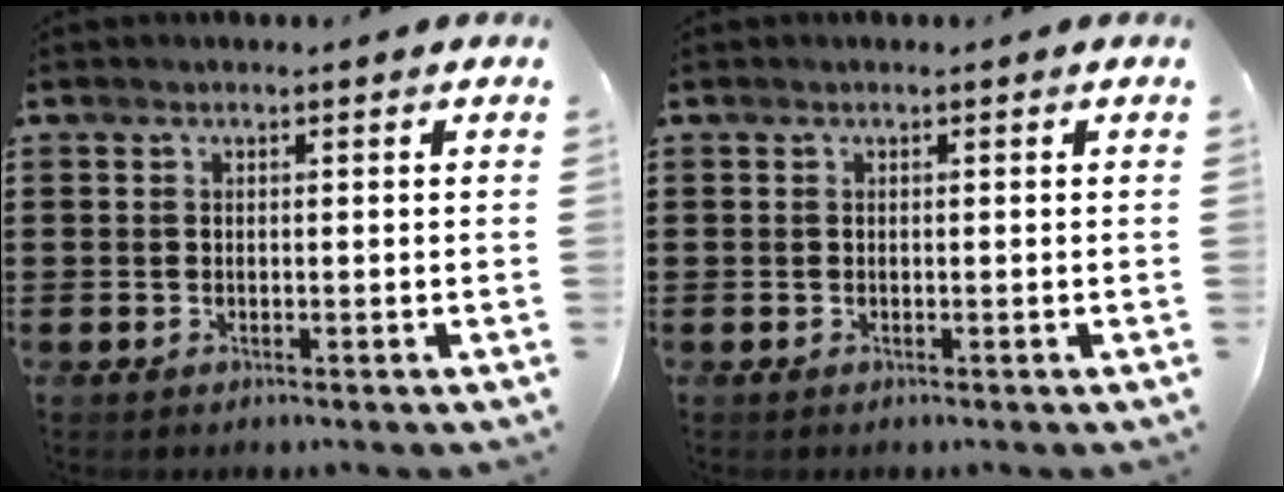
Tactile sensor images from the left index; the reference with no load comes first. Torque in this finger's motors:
{"motor_torque": [0.00, 0.00, 0.00, 0.00]}